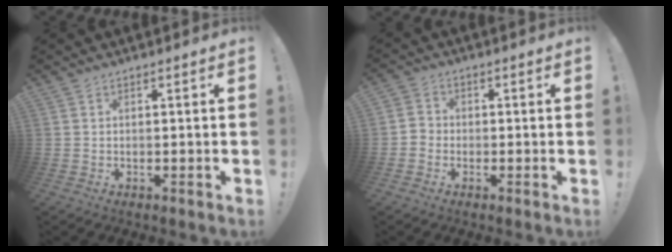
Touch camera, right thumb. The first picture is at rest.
{"total": 3.6, "force": [-1.6, 3.1, 1.1], "torque": [-0.017, 0.009, -0.032]}